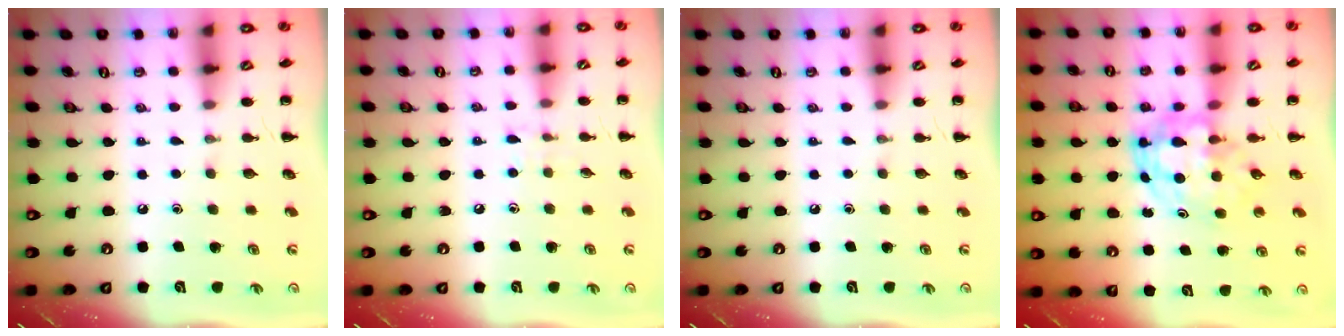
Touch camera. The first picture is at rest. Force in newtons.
{"total": 4.4, "press": 4.0, "slide": 1.7}
{"total": 0.0}
{"total": 5.0, "press": 4.9, "slide": 1.2}